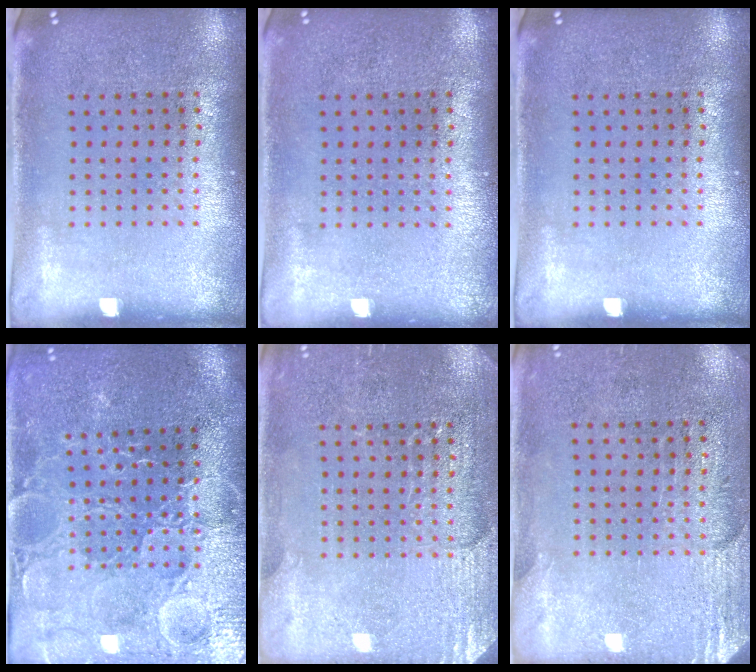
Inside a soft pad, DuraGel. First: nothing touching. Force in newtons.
{"total": 0.0}
{"total": 0.0}
{"total": 3.7, "press": 3.6, "slide": 0.9}
{"total": 2.9, "press": 2.8, "slide": 0.6}
{"total": 2.8, "press": 2.4, "slide": 1.3}